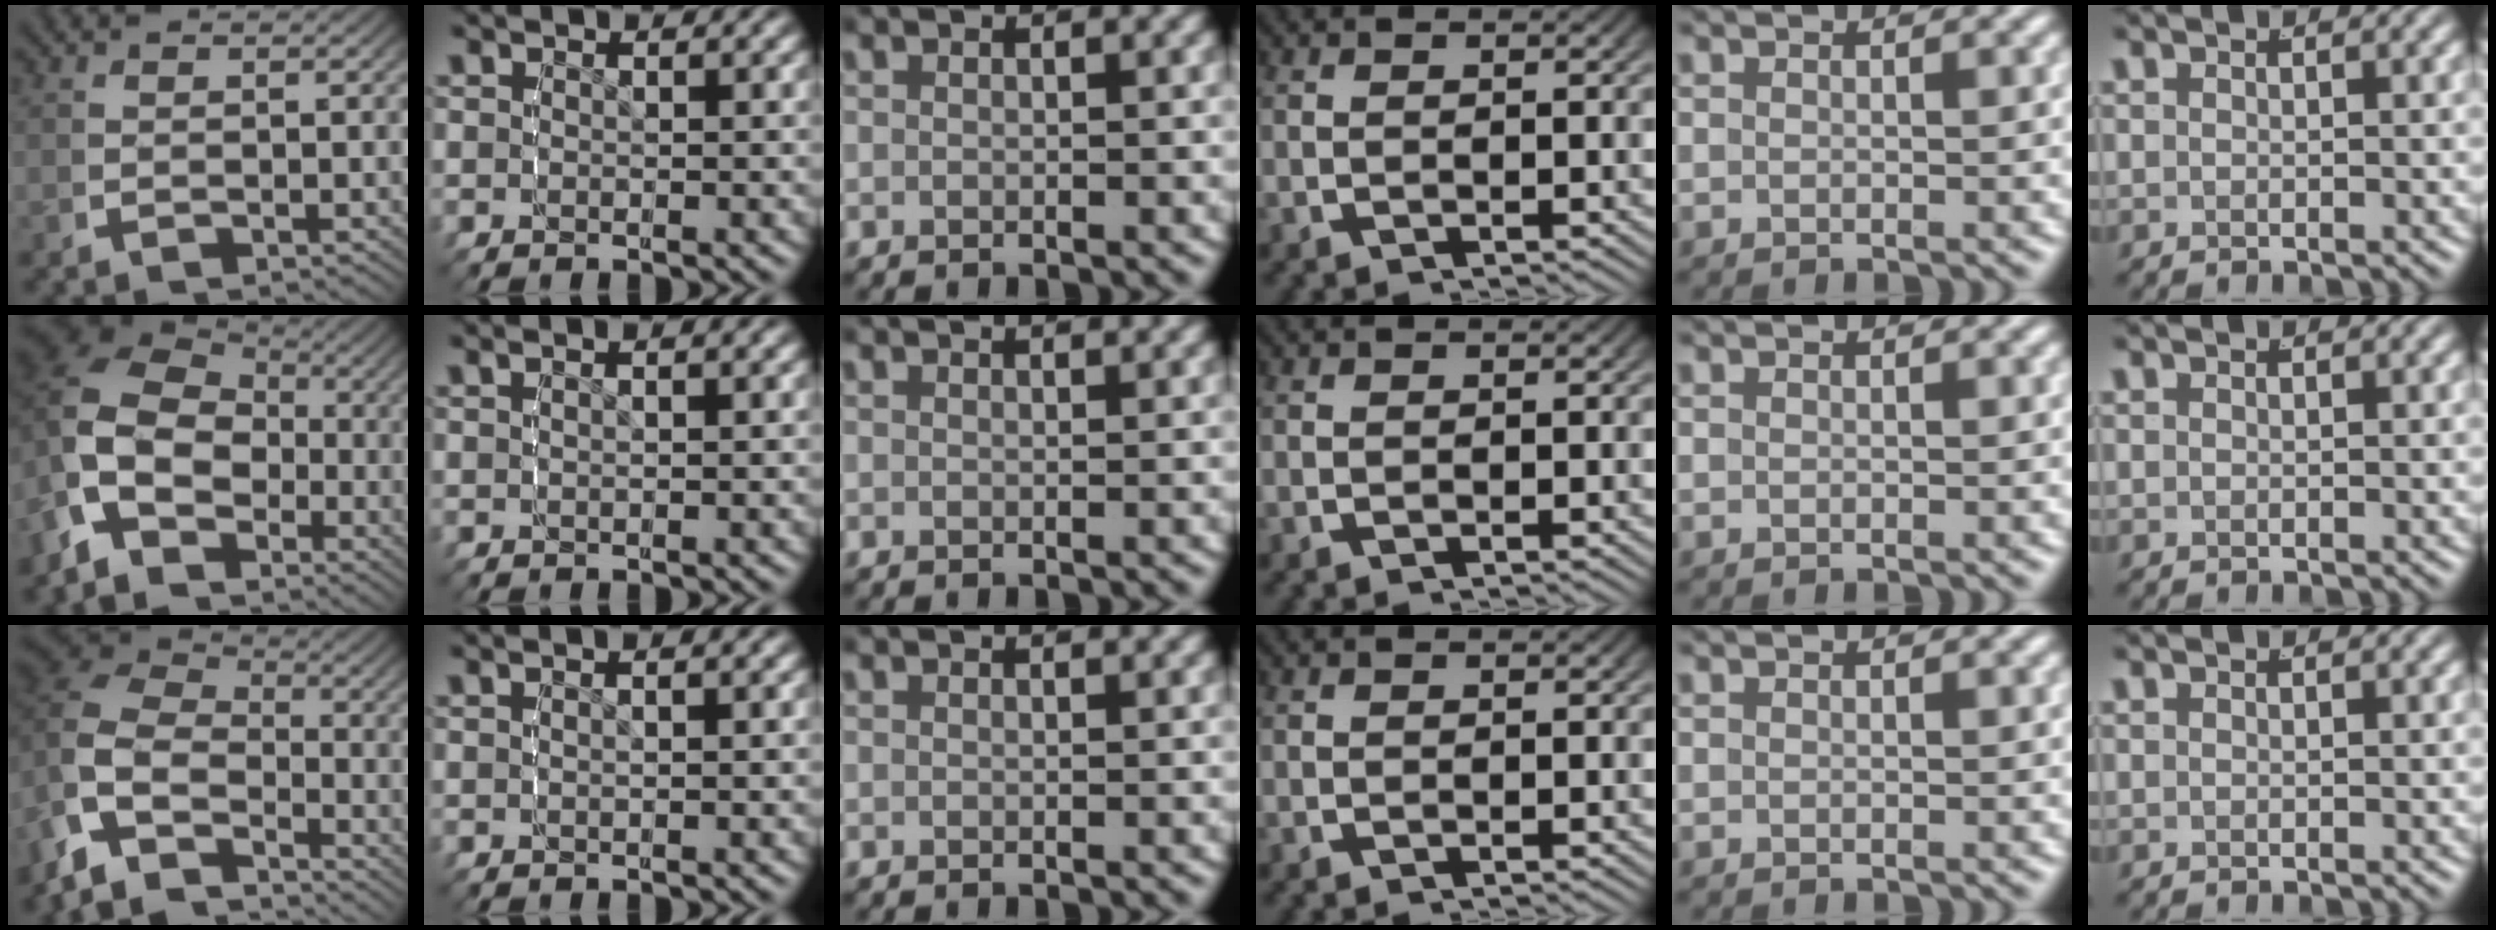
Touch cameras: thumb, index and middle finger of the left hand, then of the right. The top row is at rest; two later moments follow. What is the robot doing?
{"motion": "lift_and_place", "object": "sponge"}